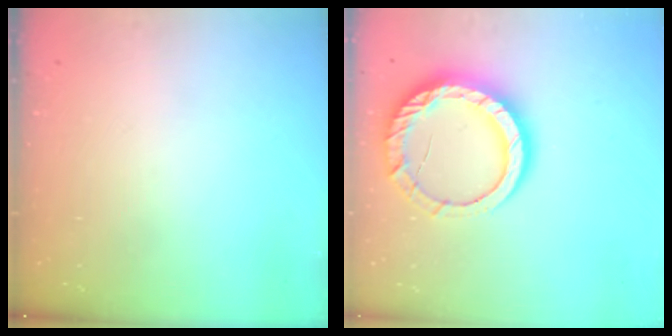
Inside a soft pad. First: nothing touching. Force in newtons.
{"total": 16.2, "press": 16.1, "slide": 1.2}